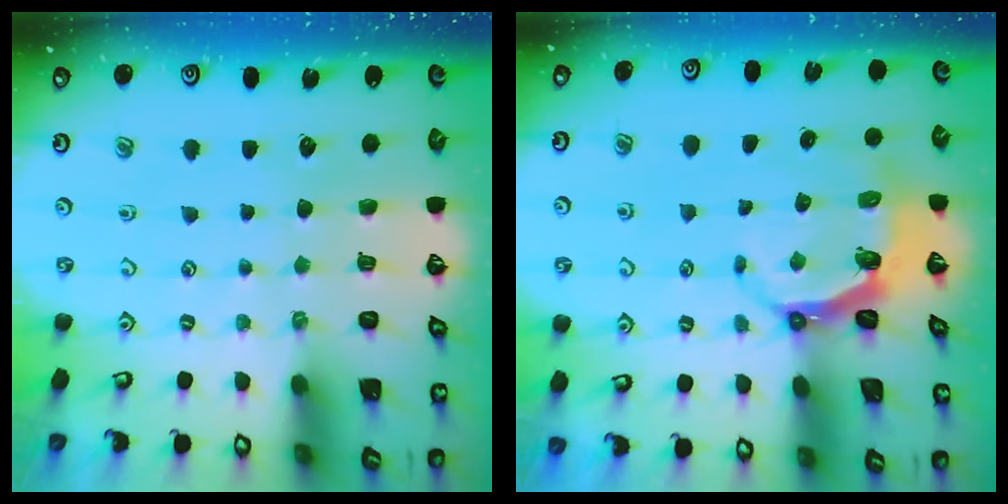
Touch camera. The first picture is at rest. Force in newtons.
{"total": 5.5, "press": 4.4, "slide": 3.3}